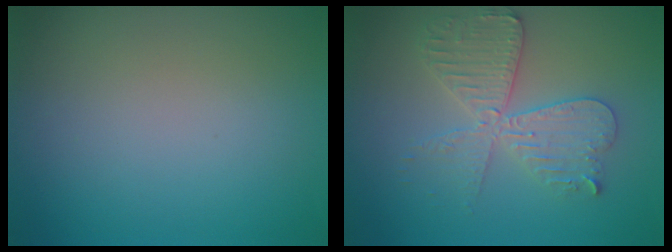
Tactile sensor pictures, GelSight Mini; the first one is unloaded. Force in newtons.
{"total": 4.5, "press": 4.4, "slide": 0.8}